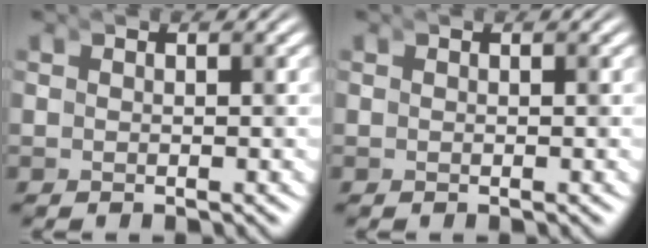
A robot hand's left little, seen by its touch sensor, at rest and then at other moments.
{"total": 0.0}